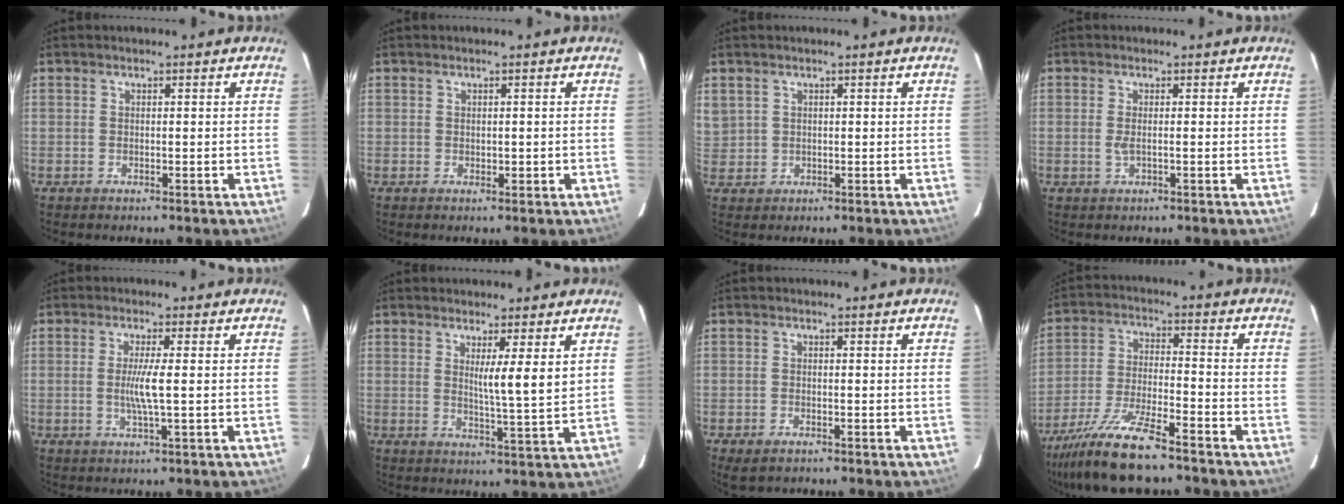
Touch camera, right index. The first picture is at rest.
{"total": 0.9, "force": [0.0, 0.6, 0.6], "torque": [-0.007, -0.001, 0.002]}
{"total": 3.6, "force": [1.6, 3.1, 0.7], "torque": [-0.024, 0.009, 0.041]}
{"total": 1.4, "force": [-0.2, 0.3, 1.4], "torque": [-0.031, -0.003, -0.003]}
{"total": 4.1, "force": [-0.1, -0.4, 4.1], "torque": [-0.085, -0.008, -0.002]}
{"total": 5.1, "force": [2.1, -0.4, 4.6], "torque": [-0.077, -0.015, 0.036]}
{"total": 2.5, "force": [-1.6, 1.3, 1.4], "torque": [-0.030, -0.006, -0.017]}
{"total": 11.8, "force": [-9.4, 1.1, 7.1], "torque": [-0.137, -0.022, -0.168]}